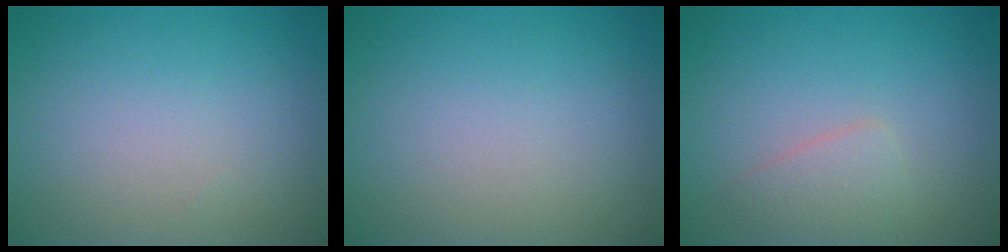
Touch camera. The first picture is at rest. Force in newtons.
{"total": 0.0}
{"total": 1.9, "press": 1.9, "slide": 0.0}